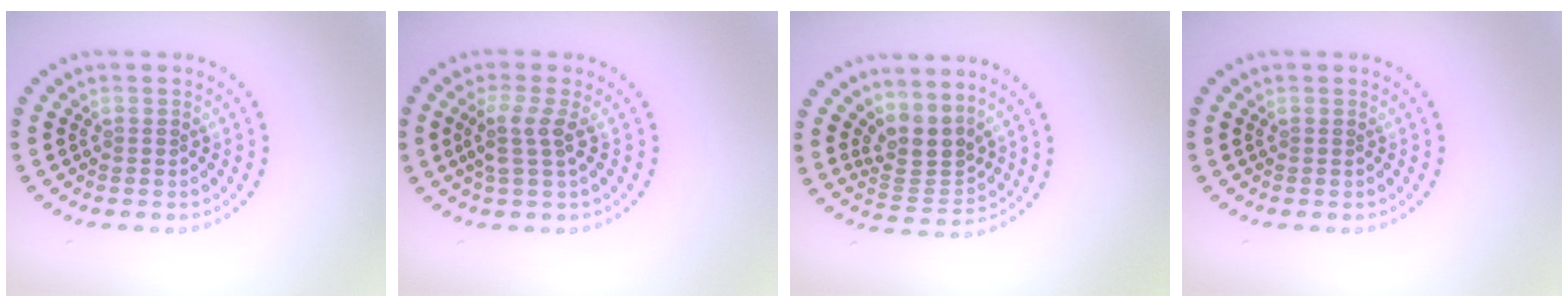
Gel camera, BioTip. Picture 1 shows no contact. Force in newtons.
{"total": 2.6, "press": 2.0, "slide": 1.6}
{"total": 3.2, "press": 2.5, "slide": 2.1}
{"total": 0.0}